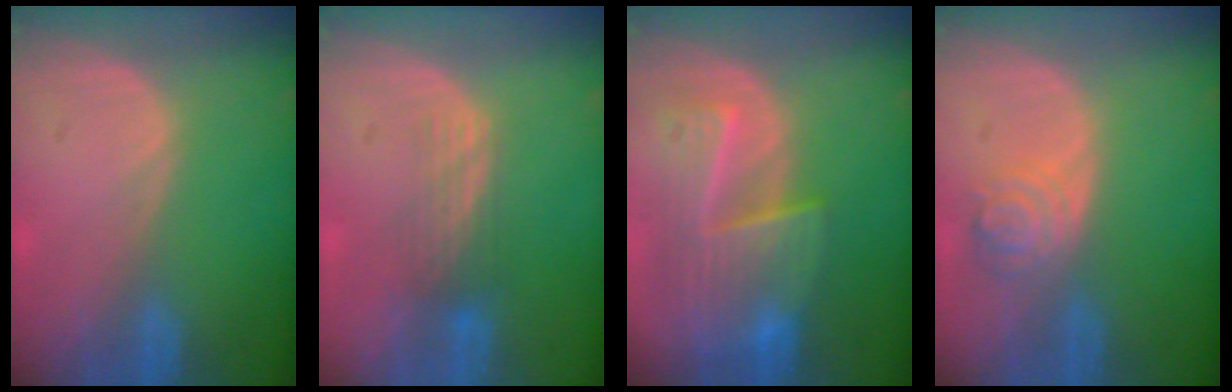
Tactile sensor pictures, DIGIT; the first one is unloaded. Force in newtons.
{"total": 3.5, "press": 3.1, "slide": 1.7}
{"total": 9.3, "press": 8.3, "slide": 4.3}
{"total": 4.1, "press": 4.1, "slide": 0.1}